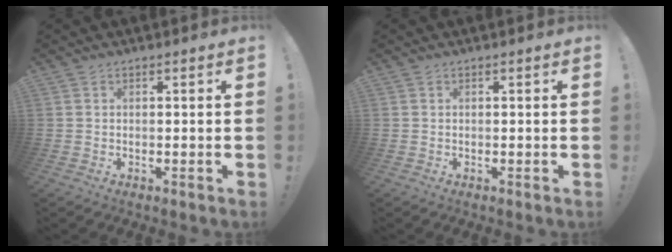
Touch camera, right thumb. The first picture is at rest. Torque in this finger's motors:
{"motor_torque": [-0.01, 0.01, -0.02, 0.05, 0.00]}